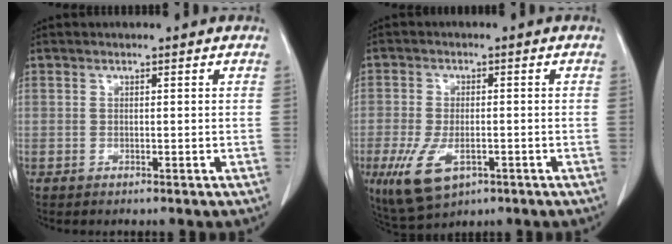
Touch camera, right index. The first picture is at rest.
{"total": 8.6, "force": [-3.8, 4.2, 6.4], "torque": [-0.128, -0.010, -0.056]}